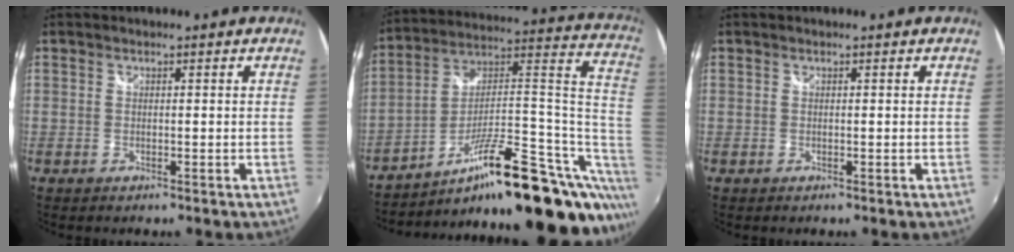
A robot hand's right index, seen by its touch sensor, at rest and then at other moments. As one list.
[{"total": 27.3, "force": [-12.1, 8.4, 23.0], "torque": [-0.292, 0.036, -0.180]}, {"total": 0.0}]